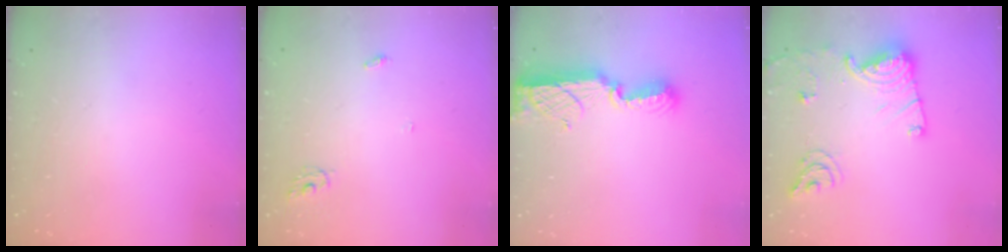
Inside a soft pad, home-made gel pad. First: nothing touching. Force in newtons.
{"total": 4.0, "press": 4.0, "slide": 0.3}
{"total": 10.8, "press": 10.5, "slide": 2.5}
{"total": 15.1, "press": 15.0, "slide": 1.5}